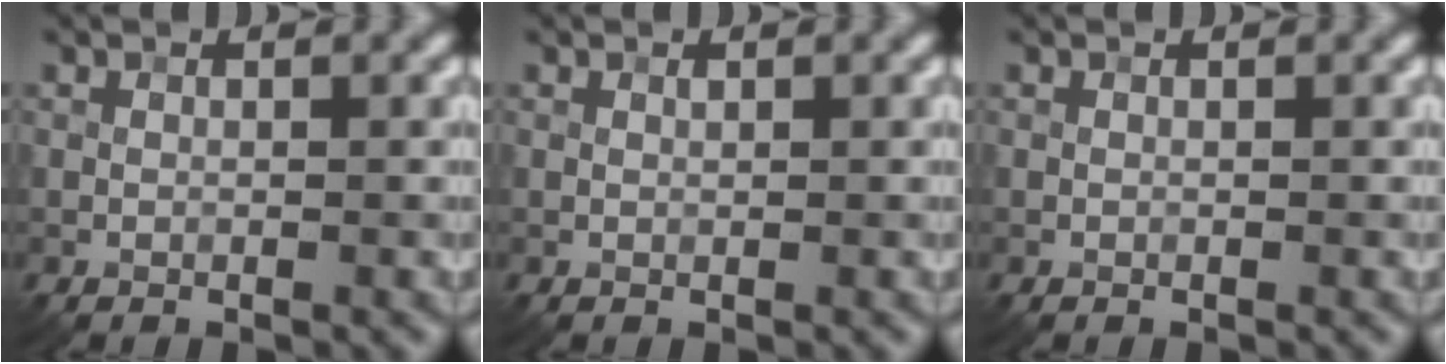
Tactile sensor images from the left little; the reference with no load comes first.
{"total": 0.0}
{"total": 0.0}